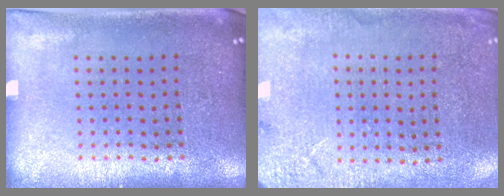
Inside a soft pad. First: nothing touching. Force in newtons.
{"total": 2.6, "press": 2.5, "slide": 0.8}